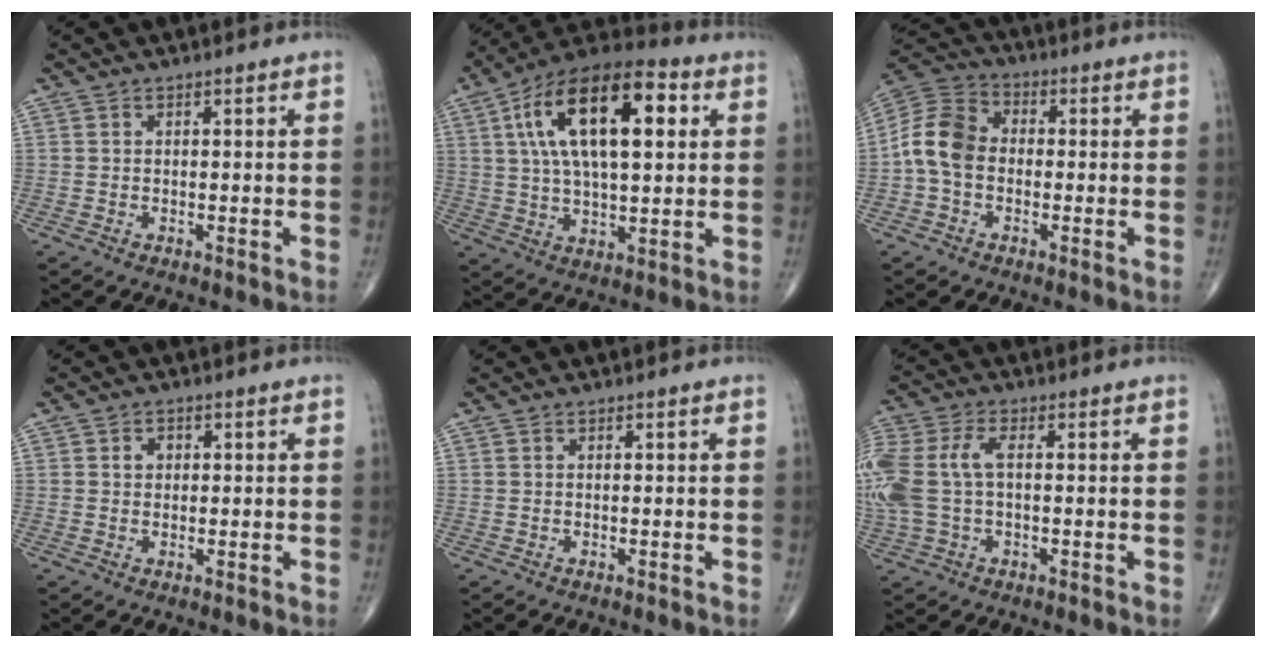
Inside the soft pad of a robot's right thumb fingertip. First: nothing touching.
{"total": 21.2, "force": [5.8, 9.5, 18.1], "torque": [-0.298, 0.012, 0.086]}
{"total": 9.6, "force": [-1.2, 7.1, 6.5], "torque": [-0.120, 0.028, -0.038]}
{"total": 1.9, "force": [0.4, 1.6, 1.0], "torque": [-0.008, 0.003, 0.004]}
{"total": 0.0}
{"total": 12.6, "force": [0.6, 7.1, 10.4], "torque": [-0.279, 0.024, 0.014]}